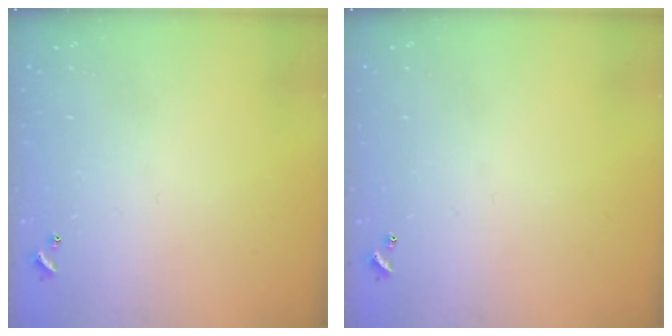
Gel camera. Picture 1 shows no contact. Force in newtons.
{"total": 0.0}